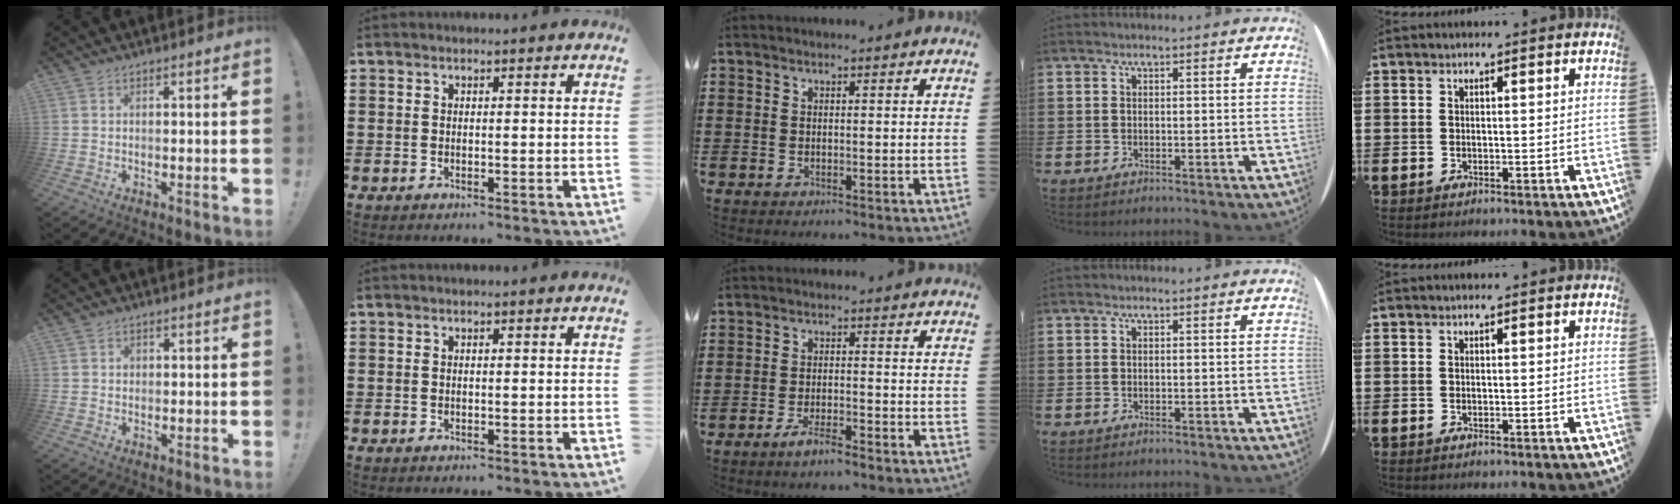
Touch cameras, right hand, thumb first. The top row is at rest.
{"thumb": {"total": 1.0, "force": [0.1, 0.9, 0.3], "torque": [0.001, 0.002, 0.001]}, "middle": {"total": 3.2, "force": [-2.5, 0.4, 1.9], "torque": [-0.038, 0.005, -0.050]}}